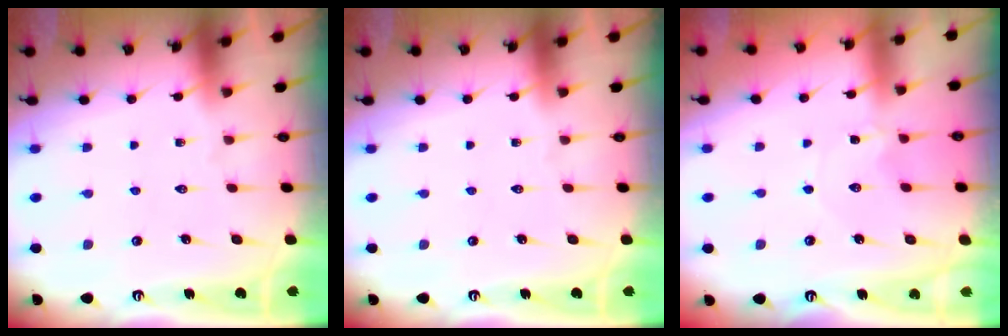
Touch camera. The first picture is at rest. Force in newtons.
{"total": 0.0}
{"total": 1.0, "press": 1.0, "slide": 0.2}